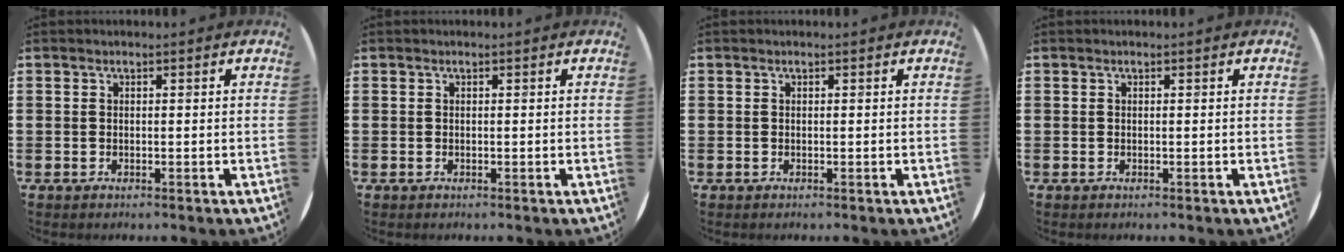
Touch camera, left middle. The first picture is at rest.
{"total": 0.0}
{"total": 0.0}
{"total": 0.0}